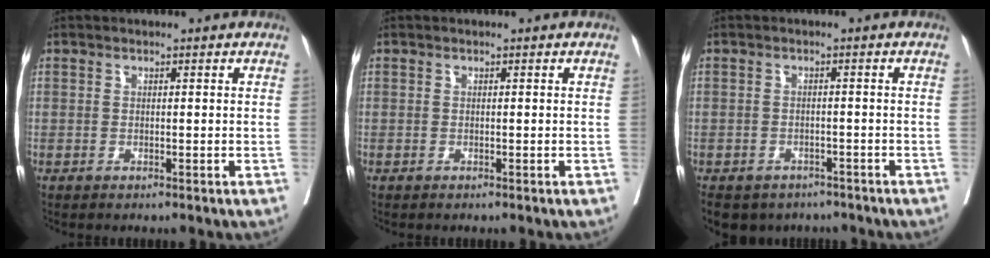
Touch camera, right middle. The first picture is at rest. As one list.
[{"total": 0.0}, {"total": 9.7, "force": [-7.4, 5.7, 2.3], "torque": [-0.056, -0.008, -0.090]}]